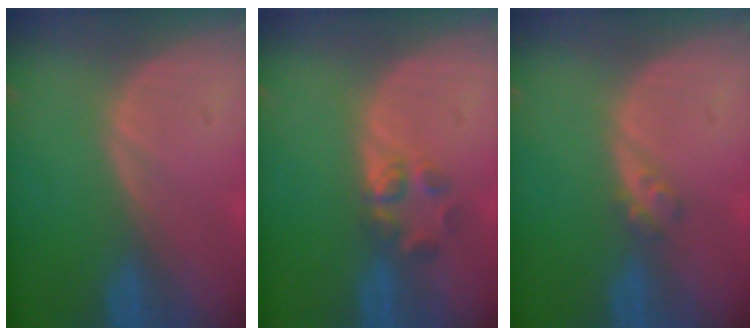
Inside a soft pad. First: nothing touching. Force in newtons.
{"total": 3.1, "press": 3.0, "slide": 0.8}
{"total": 1.8, "press": 1.5, "slide": 0.9}